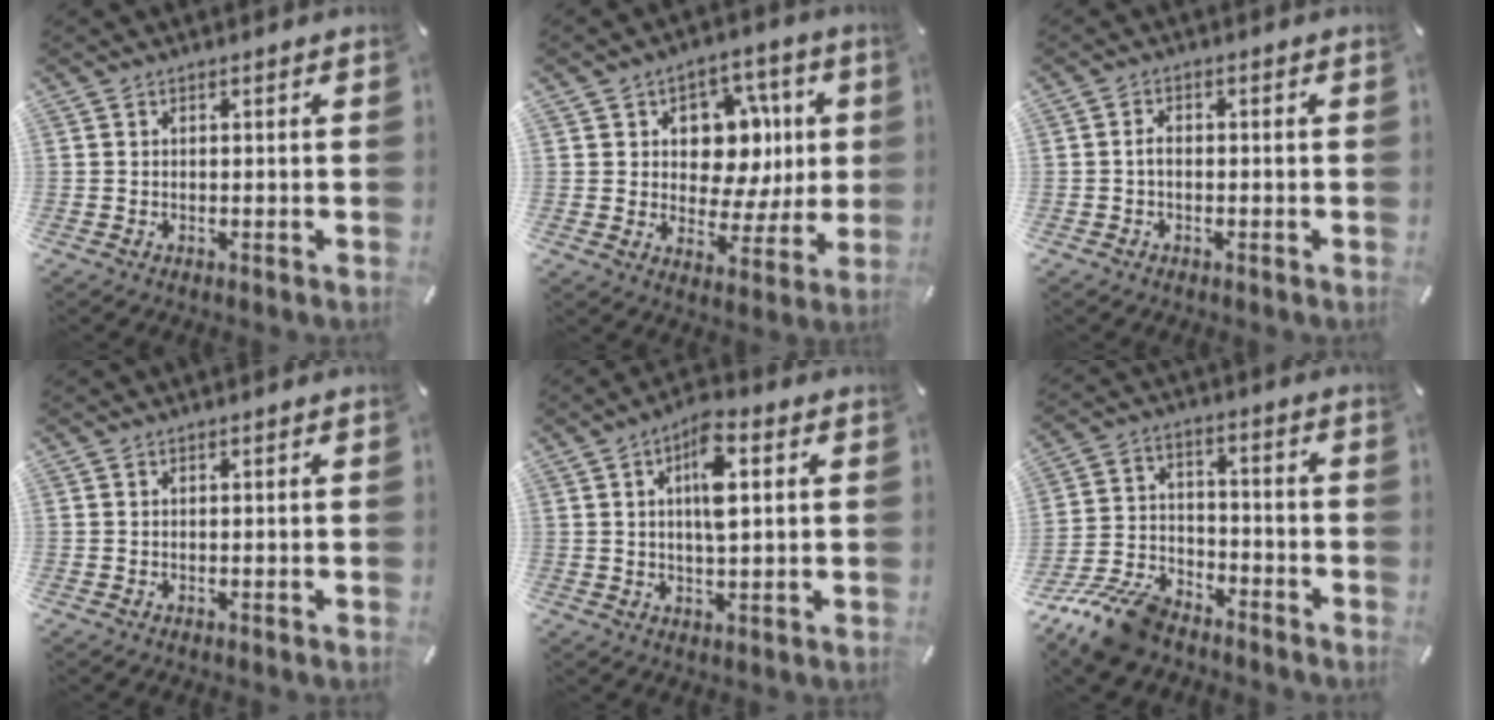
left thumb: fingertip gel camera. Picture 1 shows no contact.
{"total": 12.4, "force": [3.1, 10.0, 6.6], "torque": [-0.083, -0.025, 0.060]}
{"total": 2.3, "force": [-0.5, 1.5, 1.6], "torque": [-0.032, 0.005, -0.010]}
{"total": 0.0}
{"total": 9.0, "force": [2.4, 3.2, 8.1], "torque": [-0.142, -0.004, 0.033]}
{"total": 13.1, "force": [-10.3, 5.8, 5.6], "torque": [-0.099, 0.061, -0.186]}